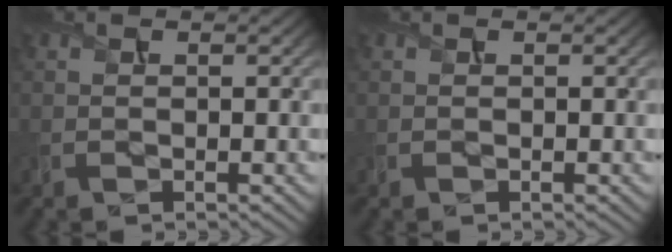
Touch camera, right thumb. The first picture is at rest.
{"total": 0.0}